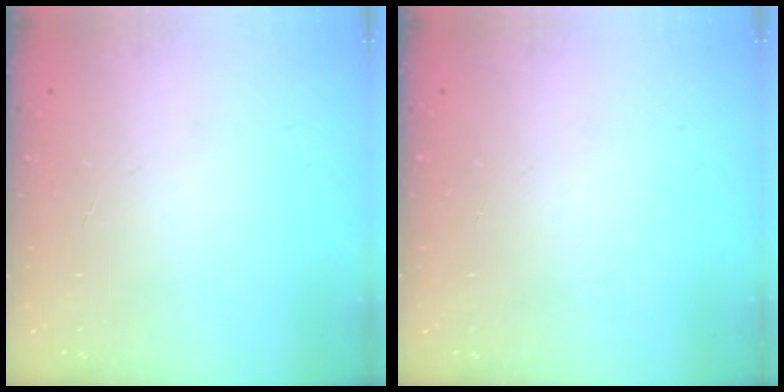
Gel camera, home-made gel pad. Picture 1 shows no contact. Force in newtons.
{"total": 0.0}